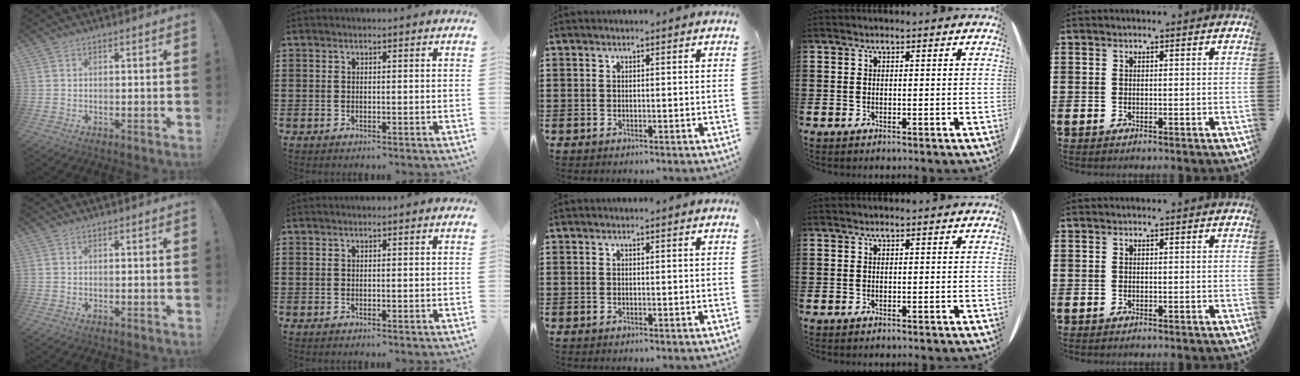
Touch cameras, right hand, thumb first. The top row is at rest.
{}